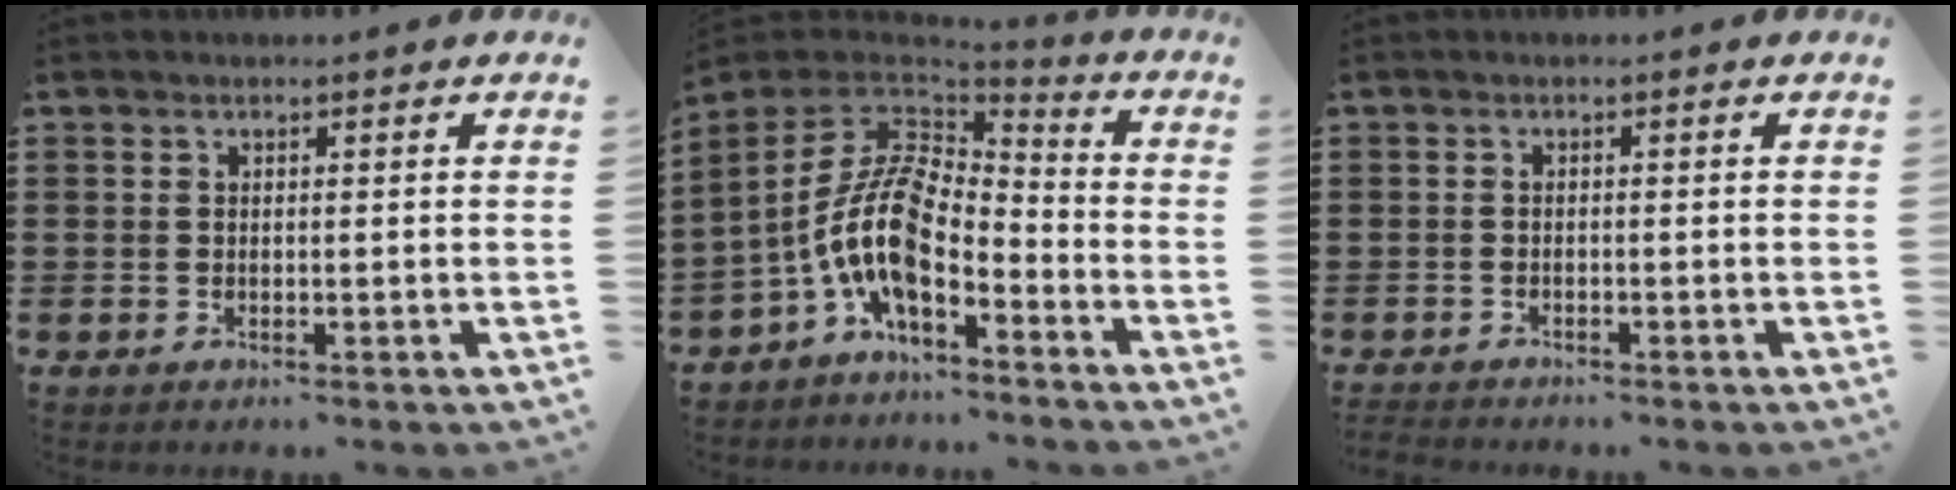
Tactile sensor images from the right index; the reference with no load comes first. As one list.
[{"total": 11.9, "force": [-3.9, 5.2, 9.9], "torque": [-0.235, -0.013, -0.090]}, {"total": 1.2, "force": [-1.2, 0.0, -0.1], "torque": [-0.002, 0.000, -0.025]}]